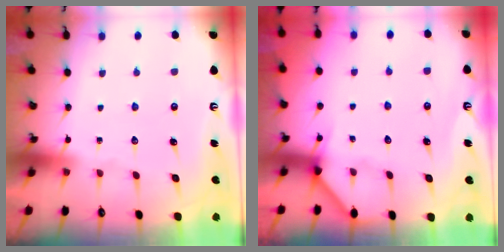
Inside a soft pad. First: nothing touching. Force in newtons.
{"total": 4.6, "press": 4.6, "slide": 0.5}